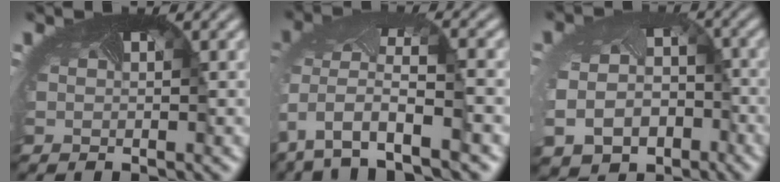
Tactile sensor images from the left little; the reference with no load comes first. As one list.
[{"total": 8.9, "force": [-3.6, 4.6, 6.7], "torque": [-0.181, -0.025, -0.046]}, {"total": 10.1, "force": [-4.5, 8.1, 4.1], "torque": [-0.096, -0.063, -0.056]}]